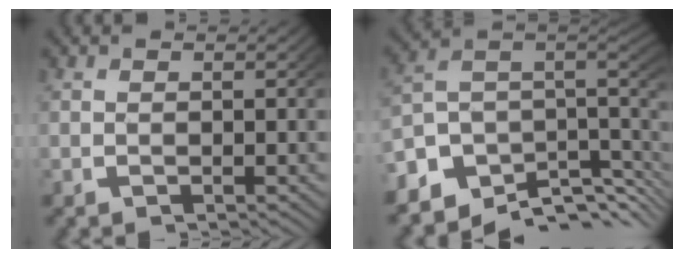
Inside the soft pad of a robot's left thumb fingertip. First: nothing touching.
{"total": 12.7, "force": [-3.5, 8.2, 9.0], "torque": [-0.169, -0.021, -0.049]}